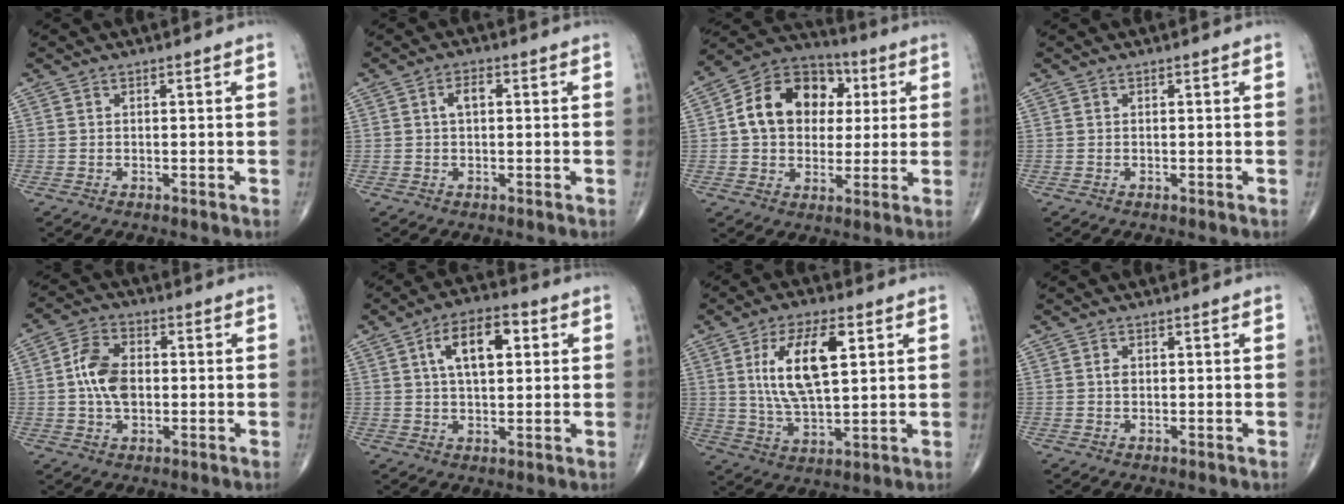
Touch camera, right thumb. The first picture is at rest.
{"total": 2.7, "force": [0.4, 1.5, 2.2], "torque": [-0.042, 0.009, 0.004]}
{"total": 16.3, "force": [2.7, 12.4, 10.1], "torque": [-0.135, 0.017, 0.036]}
{"total": 0.0}
{"total": 8.8, "force": [0.1, 5.6, 6.8], "torque": [-0.119, 0.012, -0.003]}
{"total": 10.8, "force": [3.2, 5.4, 8.8], "torque": [-0.134, 0.010, 0.047]}
{"total": 14.1, "force": [4.0, 5.8, 12.2], "torque": [-0.218, -0.011, 0.078]}
{"total": 1.2, "force": [0.2, 0.8, 0.8], "torque": [-0.012, 0.001, 0.002]}